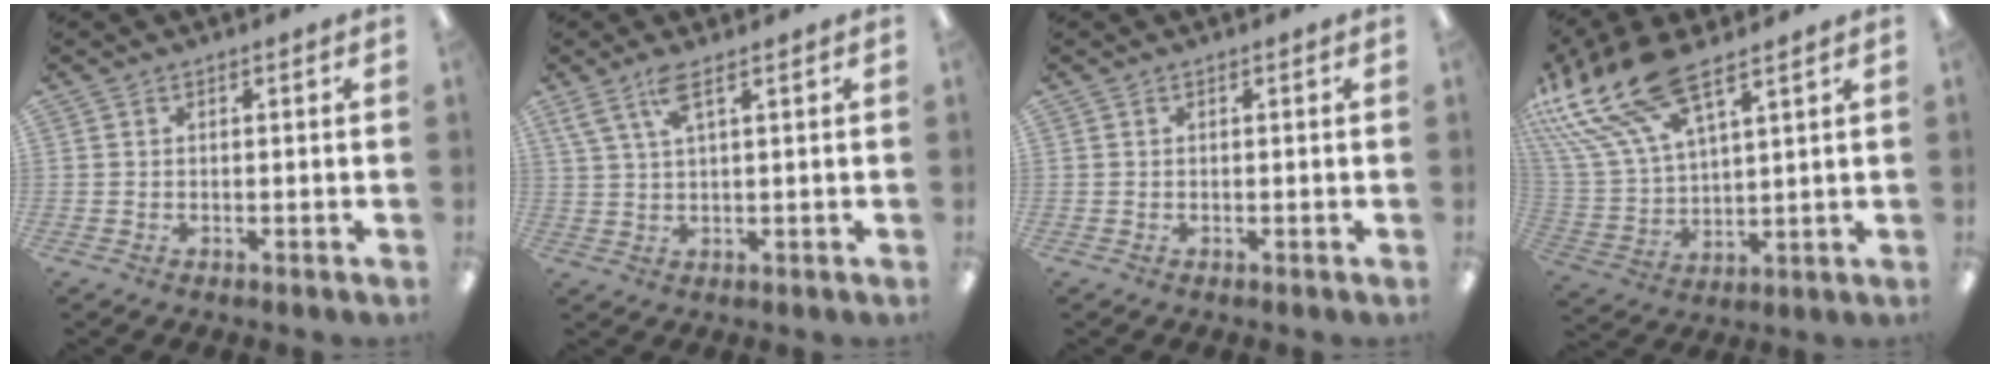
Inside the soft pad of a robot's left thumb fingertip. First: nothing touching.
{"total": 6.2, "force": [3.5, 1.5, 4.9], "torque": [-0.106, 0.001, 0.062]}
{"total": 0.0}
{"total": 19.1, "force": [13.3, 7.3, 11.5], "torque": [-0.267, -0.075, 0.236]}